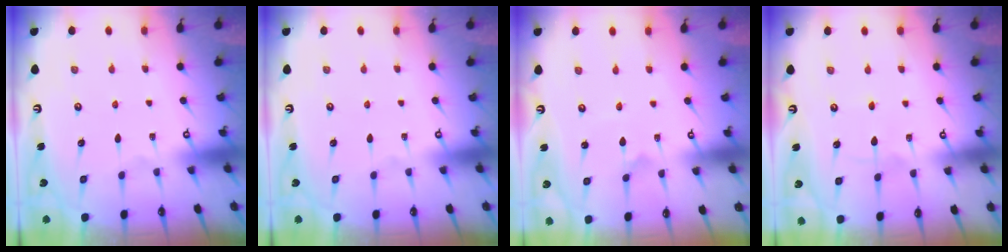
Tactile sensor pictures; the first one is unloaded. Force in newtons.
{"total": 0.0}
{"total": 0.8, "press": 0.8, "slide": 0.1}
{"total": 4.0, "press": 4.0, "slide": 0.2}